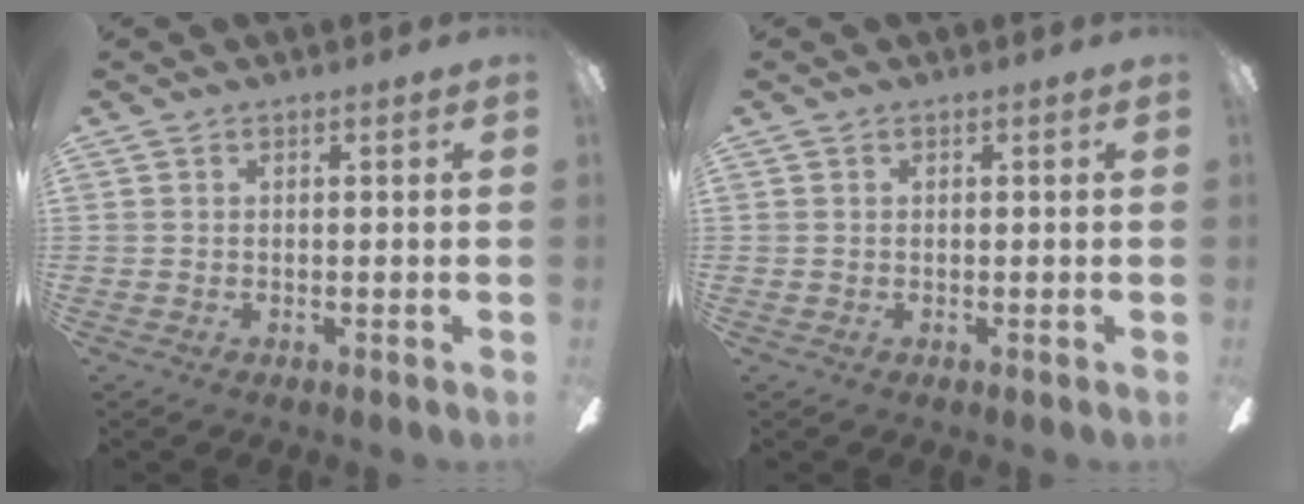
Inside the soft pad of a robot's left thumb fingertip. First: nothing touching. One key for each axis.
{"total": 0.6, "fx": 0.0, "fy": 0.5, "fz": 0.1, "tx": -0.001, "ty": 0.005, "tz": 0.000}